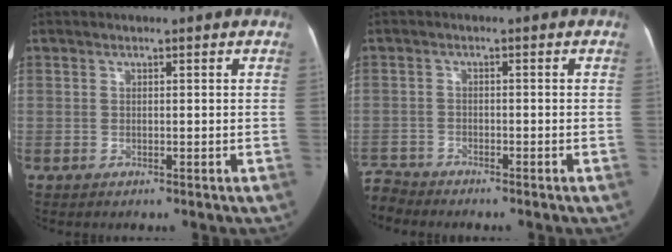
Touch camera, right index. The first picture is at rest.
{"total": 4.1, "force": [-4.0, 0.8, -0.6], "torque": [0.011, -0.011, -0.078]}